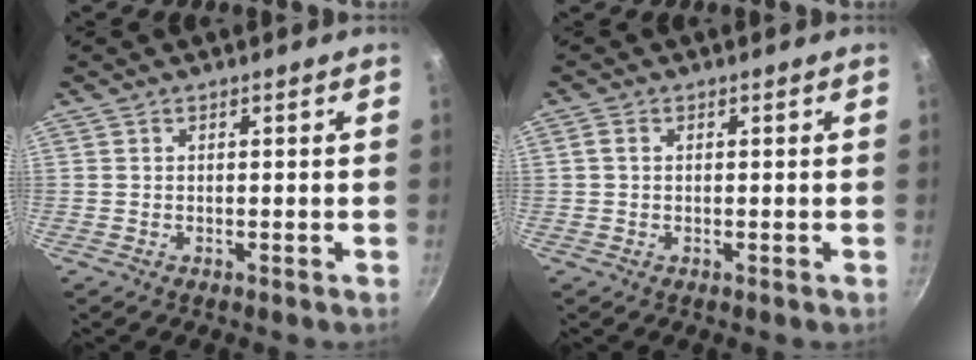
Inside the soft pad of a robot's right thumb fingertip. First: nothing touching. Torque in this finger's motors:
{"motor_torque": [0.39, -0.37, -0.10, -0.09, 0.08]}